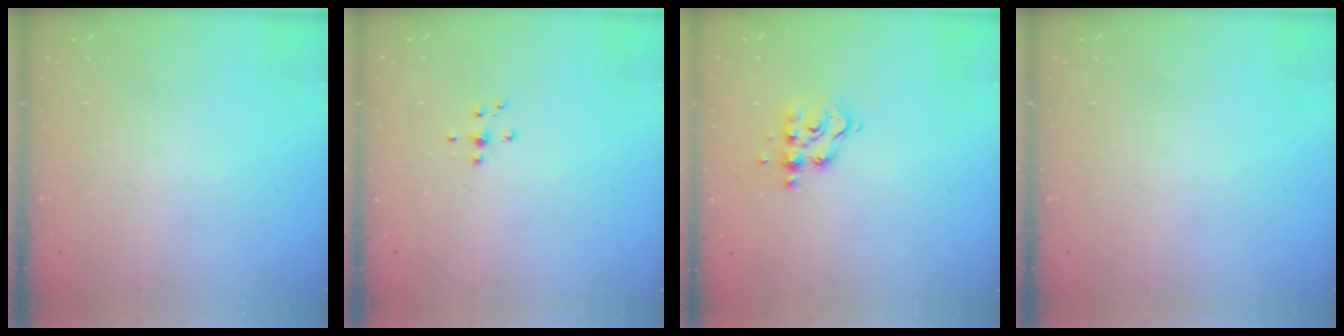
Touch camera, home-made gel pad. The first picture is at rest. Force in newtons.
{"total": 4.7, "press": 4.7, "slide": 0.7}
{"total": 8.5, "press": 8.5, "slide": 0.5}
{"total": 0.0}